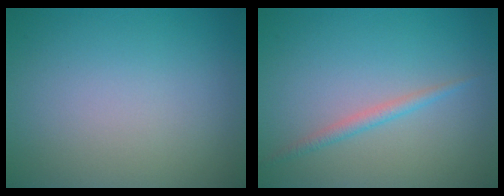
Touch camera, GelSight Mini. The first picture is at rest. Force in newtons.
{"total": 1.4, "press": 1.4, "slide": 0.0}